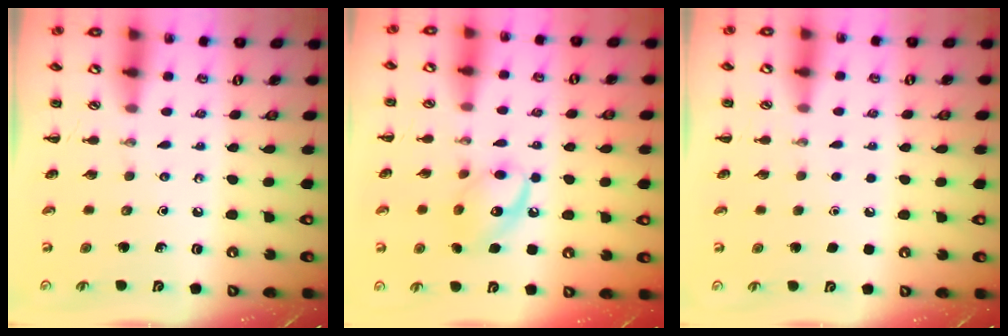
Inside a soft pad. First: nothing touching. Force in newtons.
{"total": 10.7, "press": 10.7, "slide": 0.4}
{"total": 1.6, "press": 1.6, "slide": 0.1}